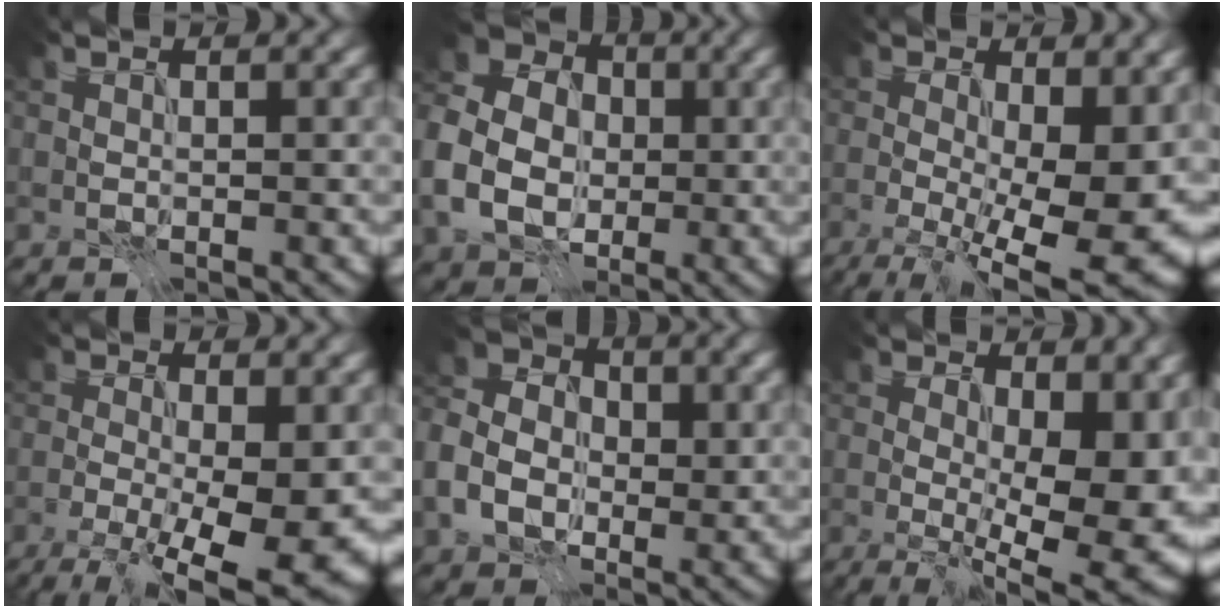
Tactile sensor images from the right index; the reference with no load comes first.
{"total": 8.9, "force": [-1.1, 7.5, 4.7], "torque": [-0.115, -0.003, -0.023]}
{"total": 12.8, "force": [-1.5, 5.1, 11.7], "torque": [-0.154, -0.017, -0.005]}
{"total": 9.5, "force": [-2.6, 2.7, 8.7], "torque": [-0.123, -0.014, -0.036]}
{"total": 6.6, "force": [-1.1, 5.3, 3.8], "torque": [-0.074, 0.004, -0.029]}
{"total": 13.1, "force": [-0.3, 5.8, 11.8], "torque": [-0.128, -0.002, 0.013]}